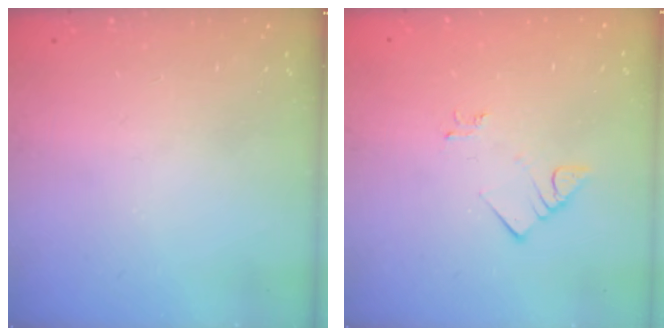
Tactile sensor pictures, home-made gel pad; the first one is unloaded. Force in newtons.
{"total": 2.5, "press": 2.5, "slide": 0.3}